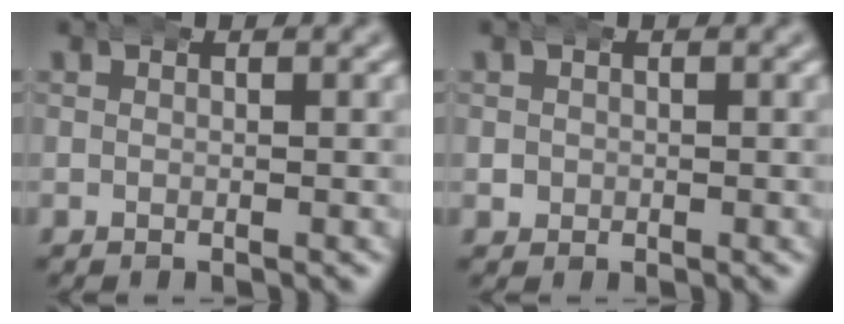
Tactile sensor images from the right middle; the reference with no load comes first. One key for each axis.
{"total": 0.8, "fx": 0.1, "fy": 0.8, "fz": 0.0, "tx": -0.005, "ty": -0.003, "tz": 0.007}